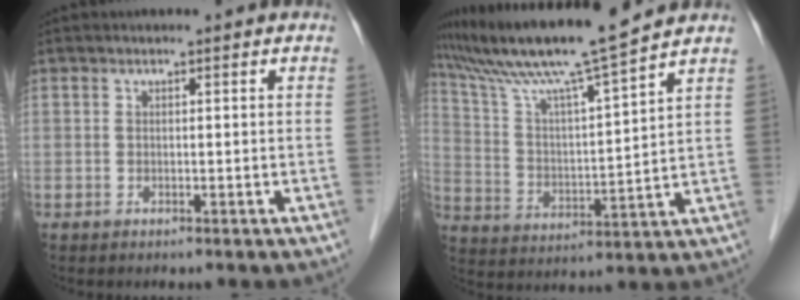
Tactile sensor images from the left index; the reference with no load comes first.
{"total": 15.1, "force": [13.0, -1.7, 7.6], "torque": [-0.147, 0.006, 0.229]}